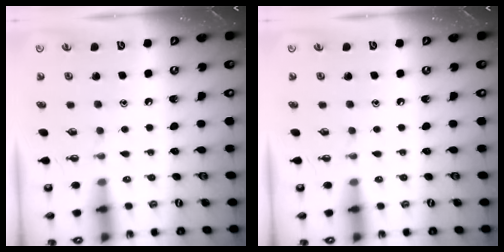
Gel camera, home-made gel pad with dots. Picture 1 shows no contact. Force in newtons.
{"total": 0.0}